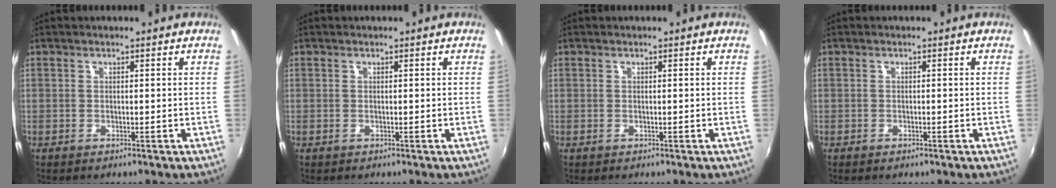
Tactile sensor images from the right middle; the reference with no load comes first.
{"total": 0.0}
{"total": 0.0}
{"total": 1.1, "force": [-0.8, 0.5, 0.5], "torque": [-0.010, -0.004, -0.014]}